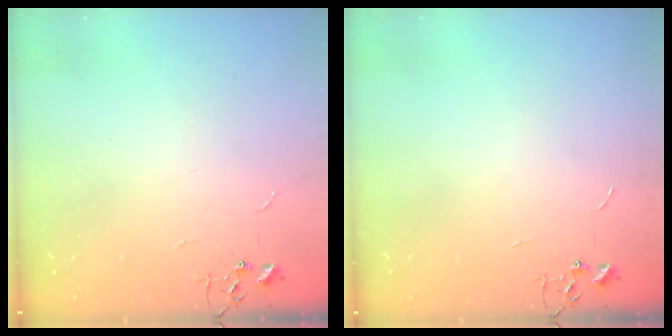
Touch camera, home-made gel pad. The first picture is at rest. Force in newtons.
{"total": 0.0}